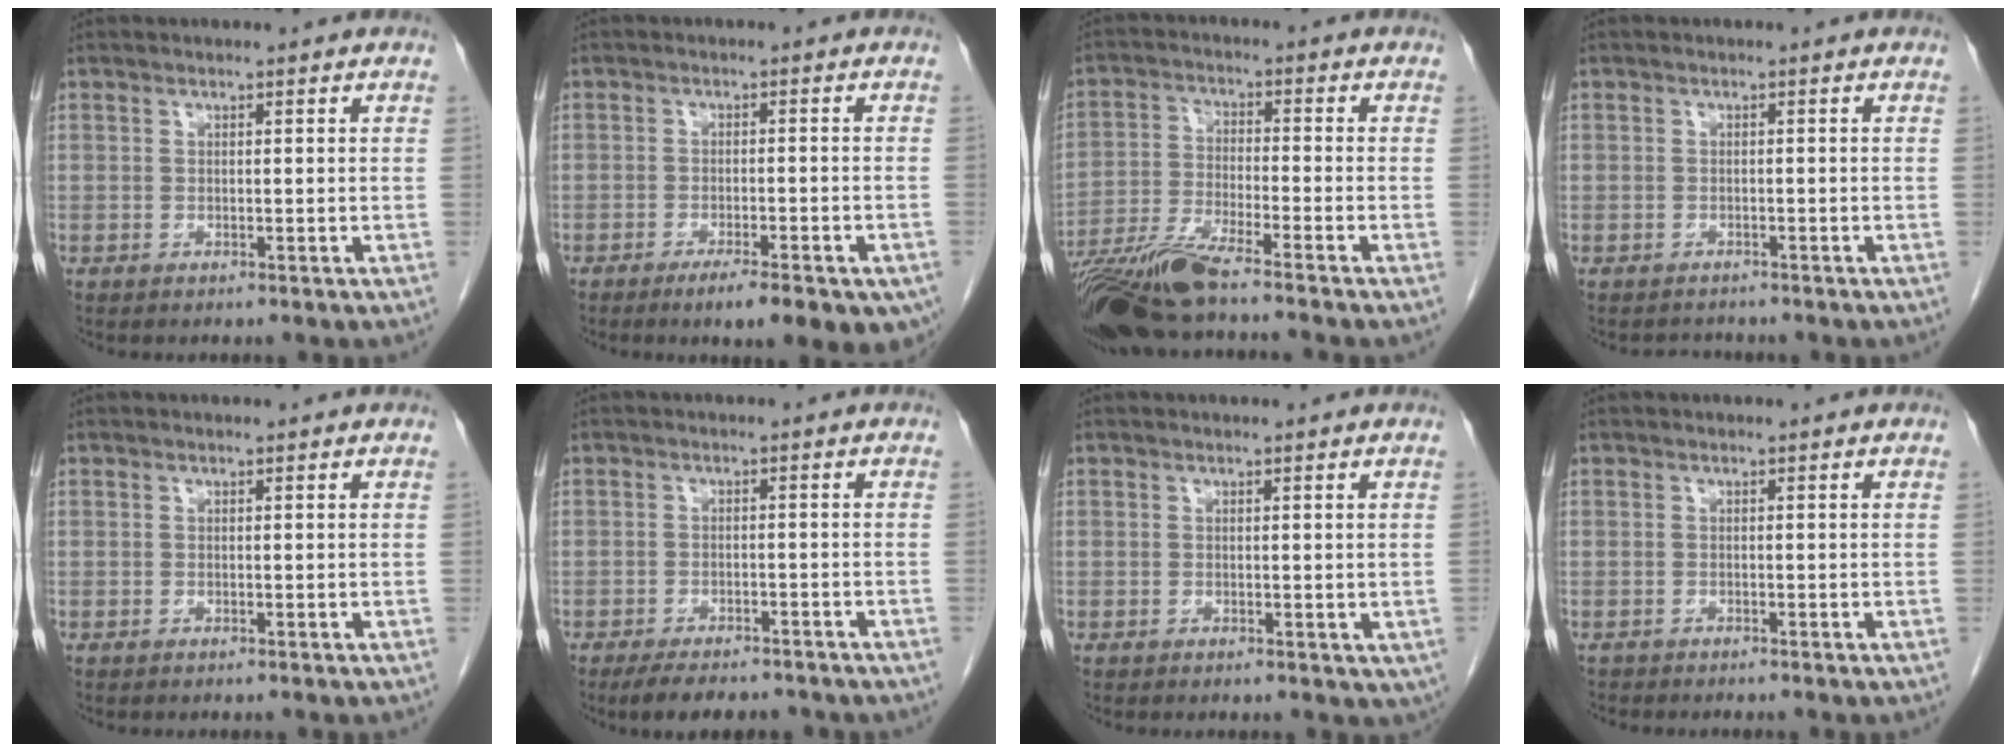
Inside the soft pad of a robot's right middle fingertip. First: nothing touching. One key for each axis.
{"total": 11.0, "fx": -7.4, "fy": 2.4, "fz": 7.8, "tx": -0.061, "ty": -0.004, "tz": -0.098}
{"total": 11.1, "fx": -9.1, "fy": -0.9, "fz": 6.3, "tx": -0.117, "ty": -0.027, "tz": -0.167}
{"total": 1.6, "fx": -1.4, "fy": 0.6, "fz": -0.4, "tx": -0.003, "ty": -0.005, "tz": -0.024}
{"total": 0.0}
{"total": 8.7, "fx": -7.2, "fy": 2.8, "fz": 3.9, "tx": -0.052, "ty": -0.003, "tz": -0.096}
{"total": 1.9, "fx": -0.1, "fy": 1.2, "fz": 1.5, "tx": -0.017, "ty": -0.003, "tz": 0.004}
{"total": 1.0, "fx": -1.0, "fy": 0.1, "fz": 0.1, "tx": -0.004, "ty": -0.003, "tz": -0.017}